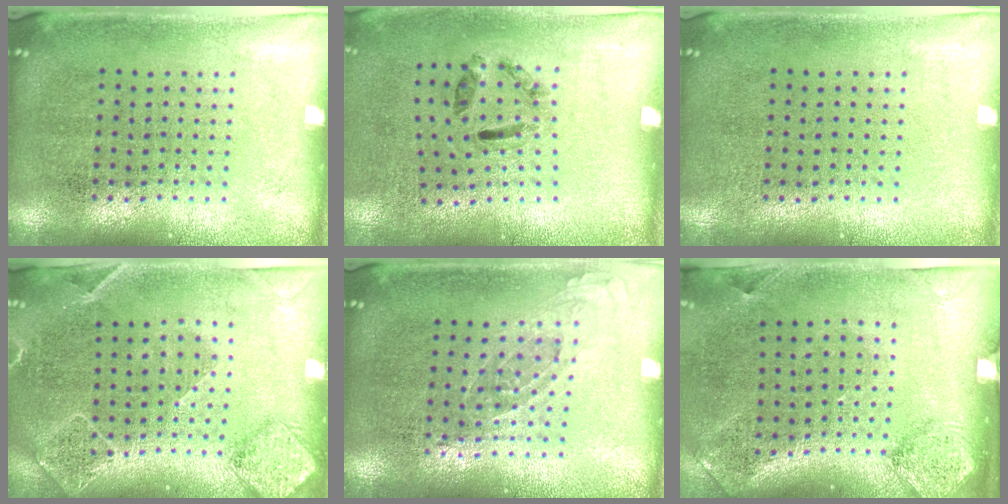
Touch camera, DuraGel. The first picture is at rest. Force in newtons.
{"total": 1.3, "press": 0.6, "slide": 1.1}
{"total": 0.0}
{"total": 1.7, "press": 1.7, "slide": 0.5}
{"total": 0.6, "press": 0.6, "slide": 0.3}
{"total": 1.9, "press": 1.1, "slide": 1.5}